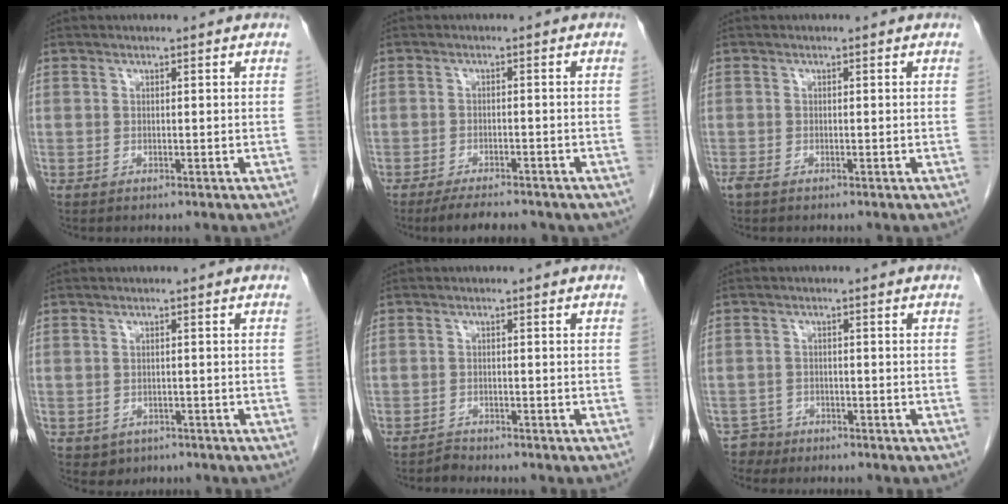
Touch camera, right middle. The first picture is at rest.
{"total": 7.8, "force": [-6.5, 2.2, 3.8], "torque": [-0.054, -0.006, -0.085]}
{"total": 1.2, "force": [-0.9, 0.5, 0.7], "torque": [-0.021, -0.004, -0.016]}
{"total": 2.4, "force": [-1.3, 2.0, 0.5], "torque": [-0.011, 0.005, -0.009]}
{"total": 0.5, "force": [-0.1, 0.1, -0.5], "torque": [0.012, -0.005, -0.002]}
{"total": 1.7, "force": [-0.8, 1.2, -0.9], "torque": [0.015, 0.005, -0.013]}